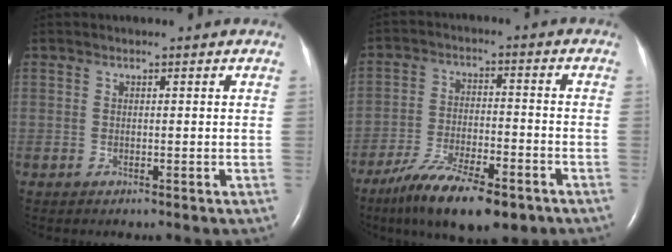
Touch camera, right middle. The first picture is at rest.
{"total": 13.8, "force": [-9.5, 3.9, 9.2], "torque": [-0.163, -0.021, -0.161]}